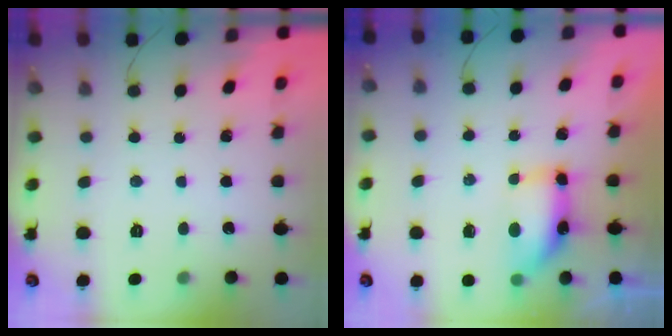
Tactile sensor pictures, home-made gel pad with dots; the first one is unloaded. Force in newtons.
{"total": 7.6, "press": 7.6, "slide": 0.7}